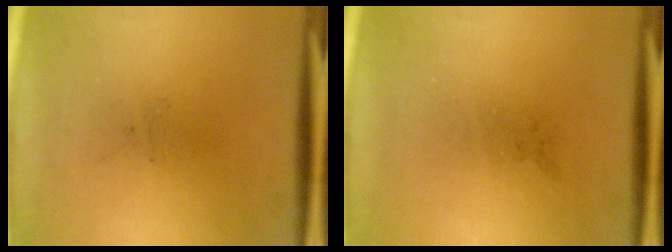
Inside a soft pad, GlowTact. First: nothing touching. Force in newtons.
{"total": 0.0}